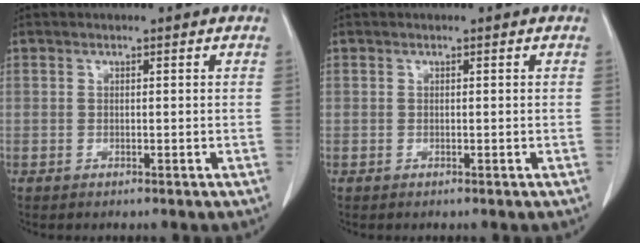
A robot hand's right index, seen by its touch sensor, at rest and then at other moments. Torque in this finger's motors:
{"motor_torque": [-0.03, 0.03, 0.00, 0.00]}